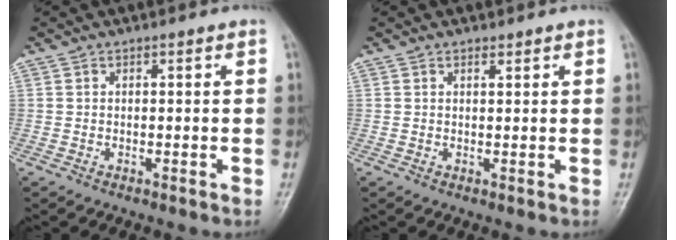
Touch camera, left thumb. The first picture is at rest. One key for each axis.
{"total": 1.0, "fx": 0.8, "fy": 0.5, "fz": 0.4, "tx": -0.004, "ty": -0.006, "tz": 0.010}